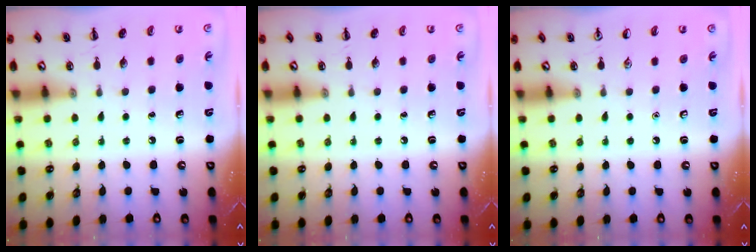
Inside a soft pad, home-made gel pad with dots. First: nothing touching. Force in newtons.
{"total": 0.0}
{"total": 0.0}